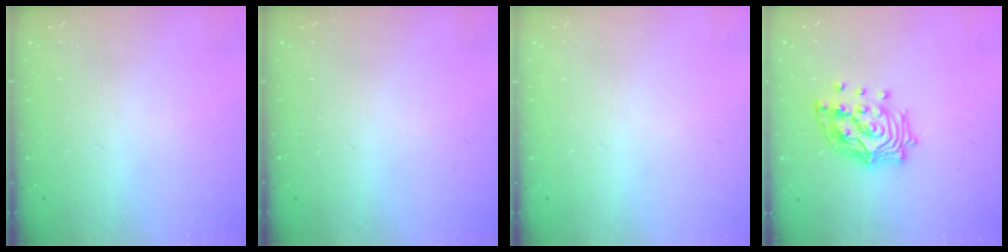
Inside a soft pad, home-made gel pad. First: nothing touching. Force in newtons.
{"total": 0.0}
{"total": 0.0}
{"total": 14.8, "press": 14.7, "slide": 2.0}